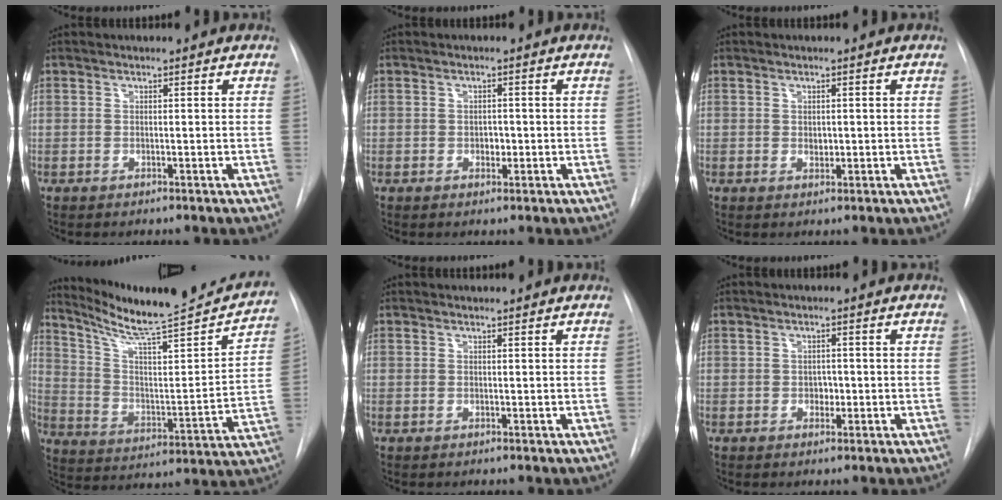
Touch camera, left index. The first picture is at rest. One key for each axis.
{"total": 1.3, "fx": -0.2, "fy": 1.0, "fz": 0.9, "tx": -0.014, "ty": 0.002, "tz": -0.001}
{"total": 1.0, "fx": 0.3, "fy": 0.7, "fz": 0.7, "tx": -0.008, "ty": -0.002, "tz": 0.007}
{"total": 23.2, "fx": 21.2, "fy": 0.6, "fz": 9.4, "tx": -0.145, "ty": -0.064, "tz": 0.308}
{"total": 1.3, "fx": 1.2, "fy": 0.0, "fz": 0.3, "tx": -0.007, "ty": 0.012, "tz": 0.021}
{"total": 1.3, "fx": -0.2, "fy": 1.0, "fz": 0.8, "tx": -0.011, "ty": 0.003, "tz": -0.001}